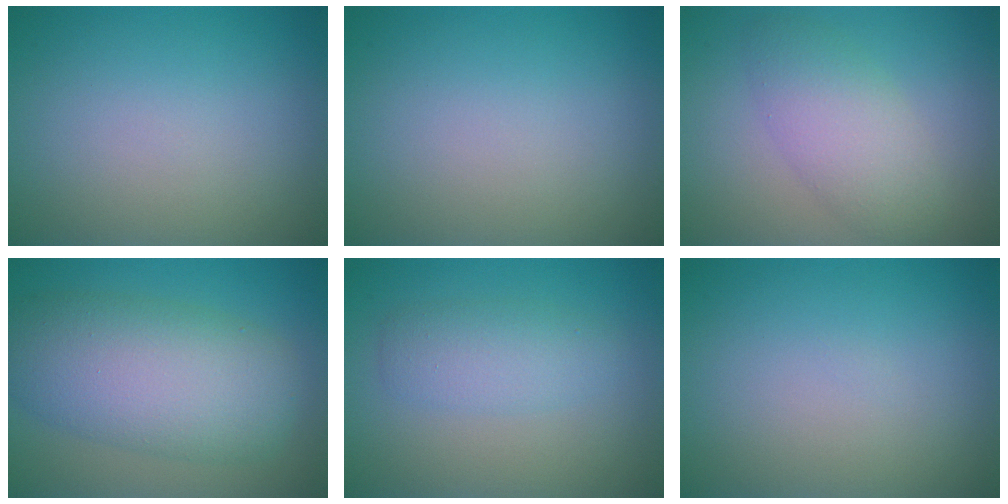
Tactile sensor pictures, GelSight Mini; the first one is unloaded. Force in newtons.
{"total": 0.0}
{"total": 4.1, "press": 4.1, "slide": 0.1}
{"total": 9.3, "press": 9.3, "slide": 0.3}
{"total": 2.9, "press": 2.9, "slide": 0.1}
{"total": 0.0}